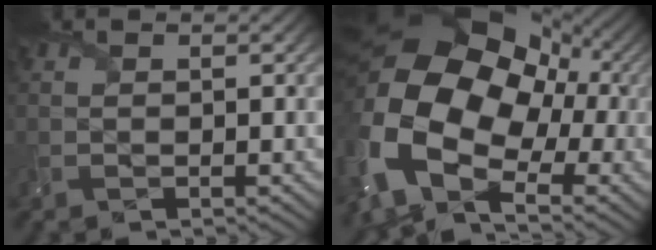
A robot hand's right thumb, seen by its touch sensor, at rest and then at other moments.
{"total": 19.9, "force": [-3.1, 14.4, 13.4], "torque": [-0.293, -0.046, -0.034]}